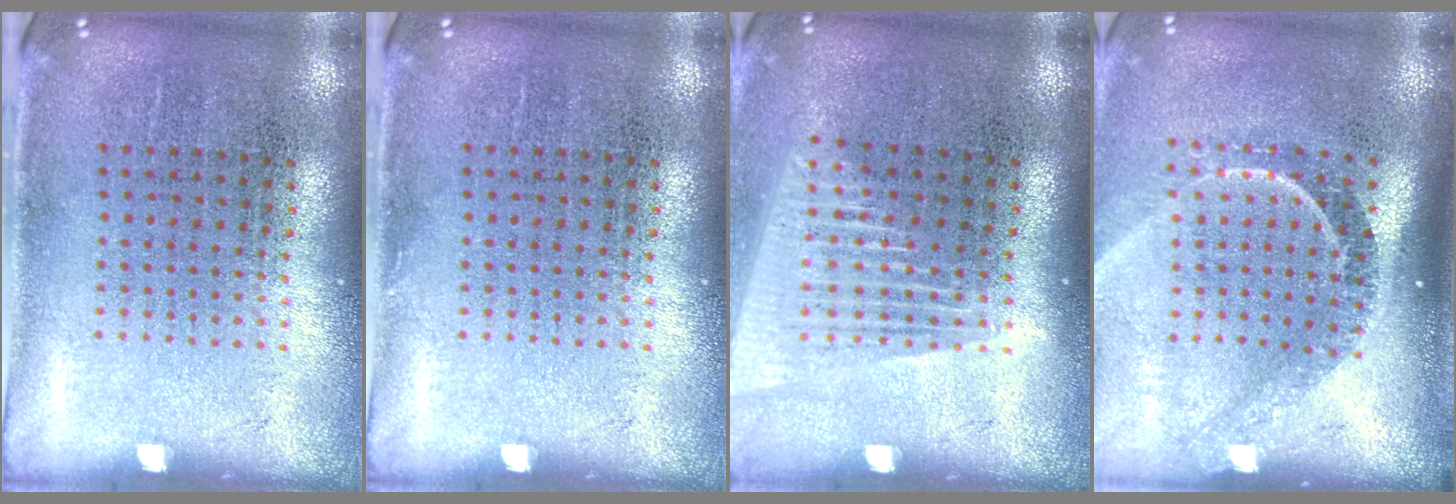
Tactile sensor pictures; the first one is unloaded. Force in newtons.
{"total": 0.0}
{"total": 1.6, "press": 1.4, "slide": 0.7}
{"total": 2.3, "press": 1.6, "slide": 1.6}